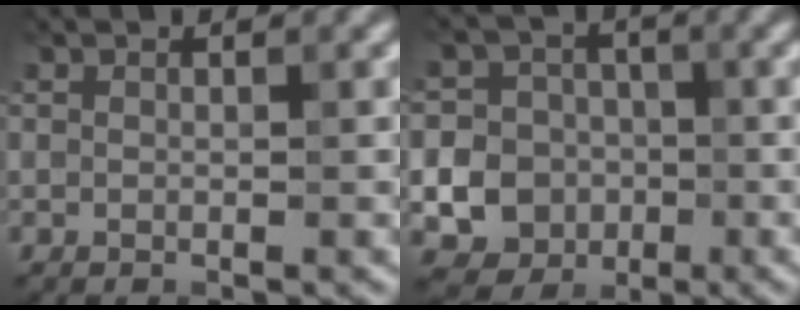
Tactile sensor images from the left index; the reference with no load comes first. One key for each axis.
{"total": 13.7, "fx": -3.9, "fy": 12.7, "fz": 3.2, "tx": -0.084, "ty": -0.014, "tz": -0.088}